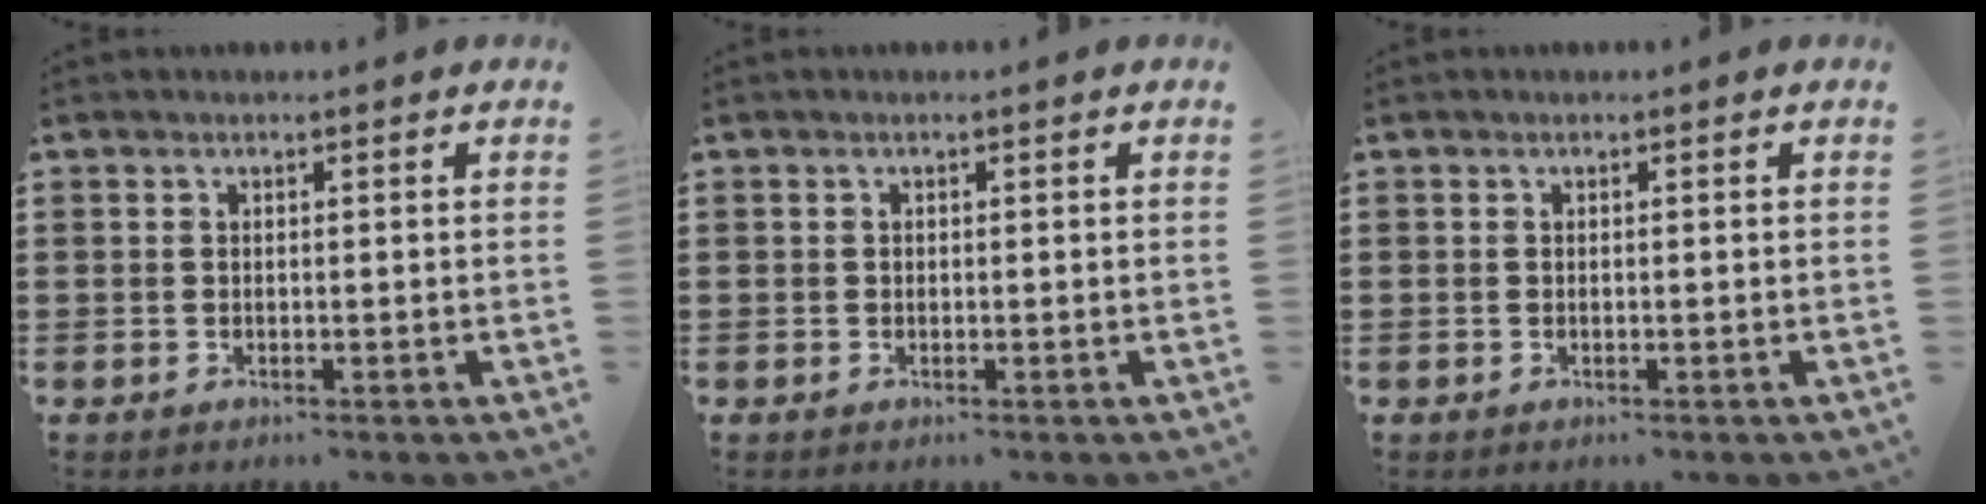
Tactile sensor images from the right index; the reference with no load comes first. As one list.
[{"total": 0.0}, {"total": 0.0}]